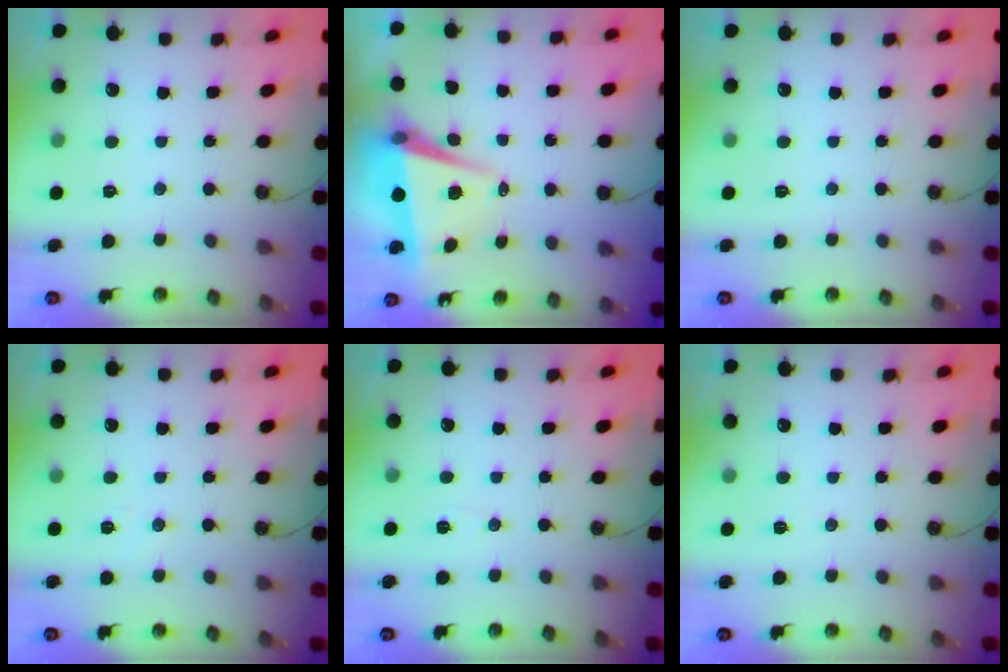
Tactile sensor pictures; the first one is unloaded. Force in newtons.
{"total": 6.9, "press": 5.5, "slide": 4.1}
{"total": 0.0}
{"total": 4.4, "press": 4.2, "slide": 1.2}
{"total": 4.3, "press": 3.3, "slide": 2.8}
{"total": 3.8, "press": 1.4, "slide": 3.6}